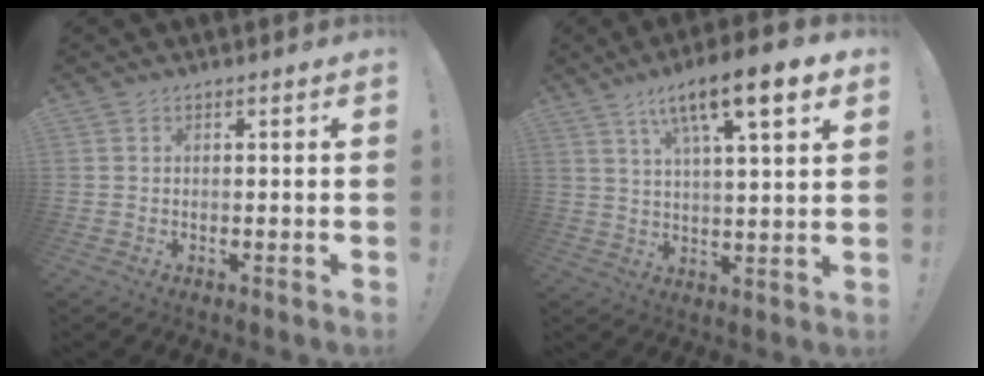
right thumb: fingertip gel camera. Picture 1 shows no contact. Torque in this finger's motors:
{"motor_torque": [-0.74, 1.56, 0.23, 0.28, 0.11]}